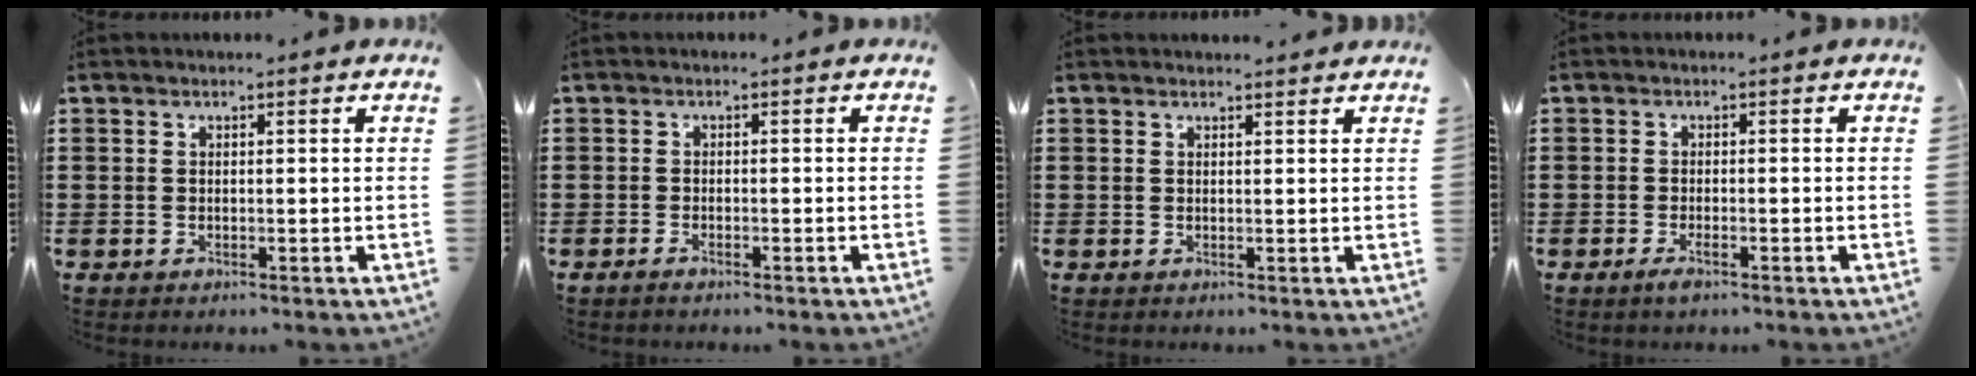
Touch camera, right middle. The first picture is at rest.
{"total": 0.8, "force": [-0.6, 0.1, 0.4], "torque": [-0.010, -0.004, -0.011]}
{"total": 0.8, "force": [0.8, 0.1, 0.2], "torque": [0.003, -0.004, 0.014]}
{"total": 1.6, "force": [-0.8, 0.3, 1.3], "torque": [-0.023, -0.002, -0.015]}